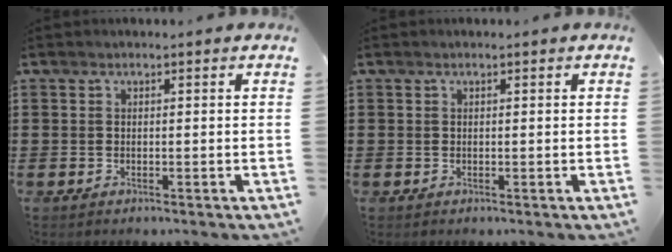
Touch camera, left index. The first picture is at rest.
{"total": 0.0}